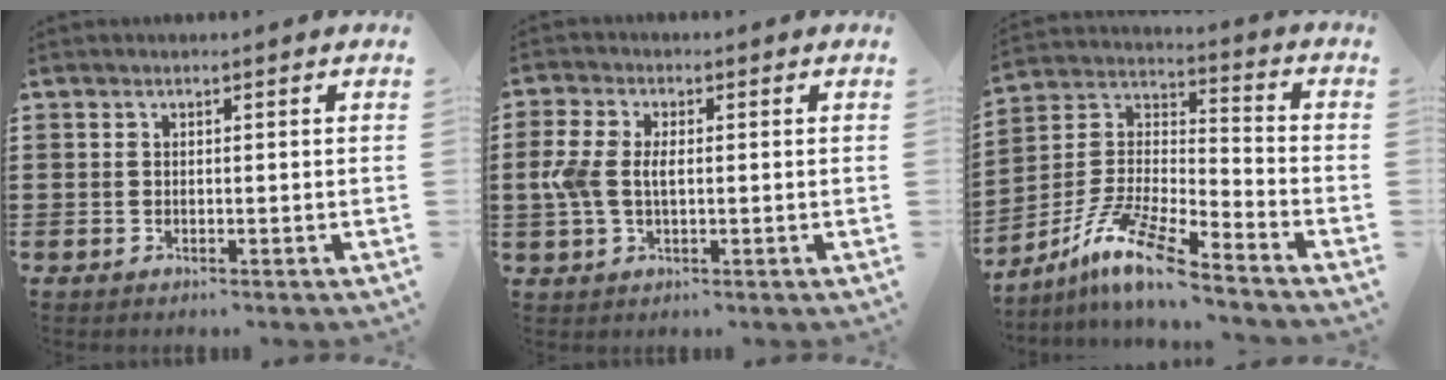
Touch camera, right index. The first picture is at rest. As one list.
[{"total": 4.9, "force": [0.0, 2.8, 4.0], "torque": [-0.110, -0.002, -0.010]}, {"total": 10.9, "force": [-8.5, 1.0, 6.8], "torque": [-0.154, -0.003, -0.174]}]